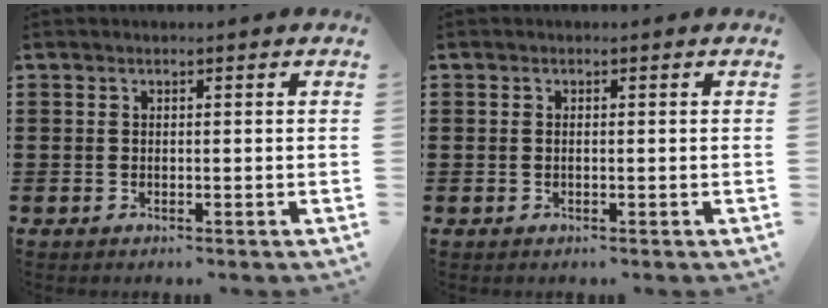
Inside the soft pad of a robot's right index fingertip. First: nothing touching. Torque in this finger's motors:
{"motor_torque": [0.38, 0.87, -0.01, -0.01]}